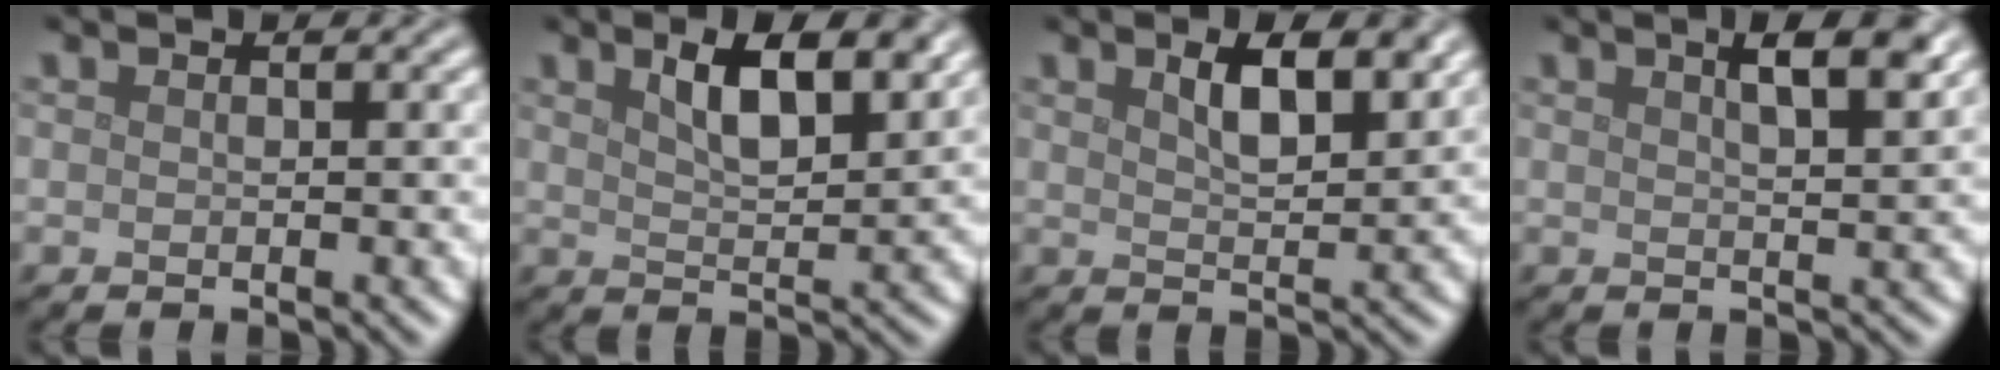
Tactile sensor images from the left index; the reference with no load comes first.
{"total": 5.4, "force": [2.9, 1.8, 4.2], "torque": [-0.071, 0.002, 0.047]}
{"total": 4.4, "force": [2.3, 1.4, 3.5], "torque": [-0.056, 0.002, 0.039]}
{"total": 4.9, "force": [2.6, 1.5, 3.8], "torque": [-0.032, 0.019, 0.020]}